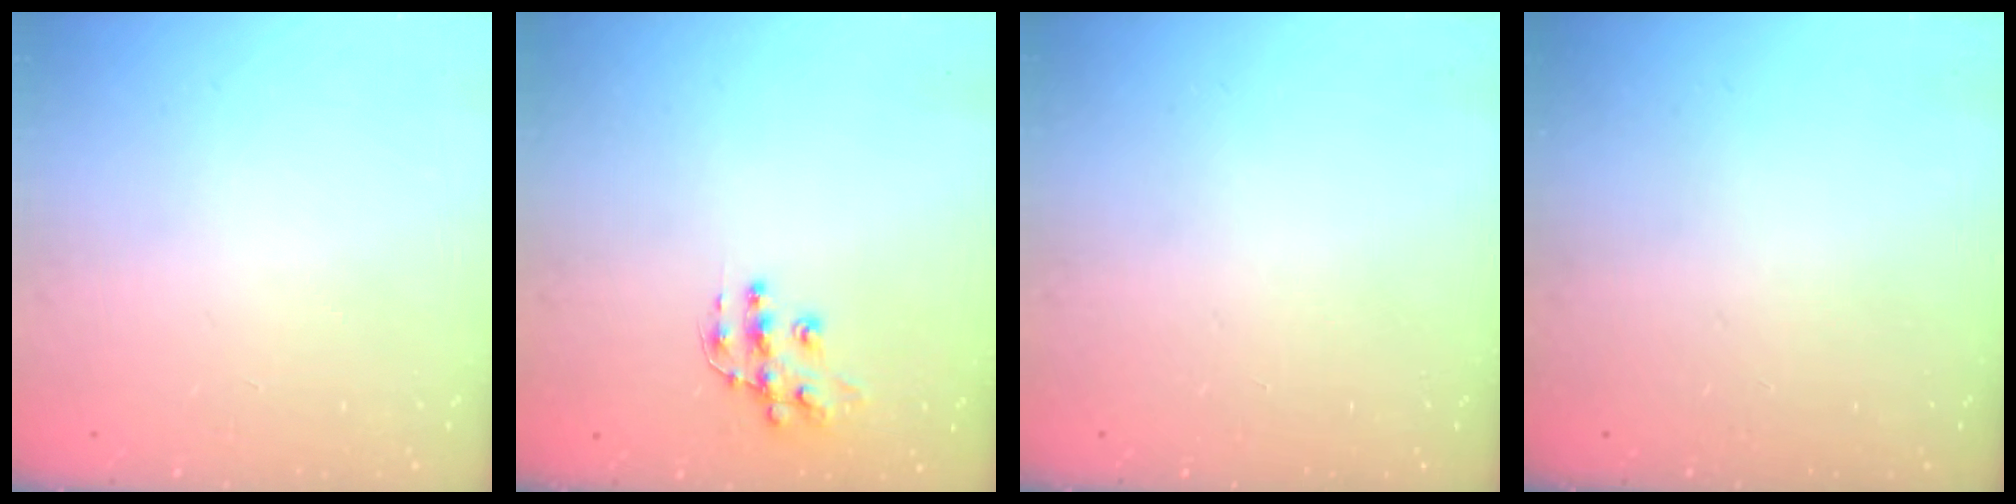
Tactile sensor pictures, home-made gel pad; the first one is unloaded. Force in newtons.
{"total": 10.8, "press": 10.7, "slide": 0.8}
{"total": 0.0}
{"total": 0.0}